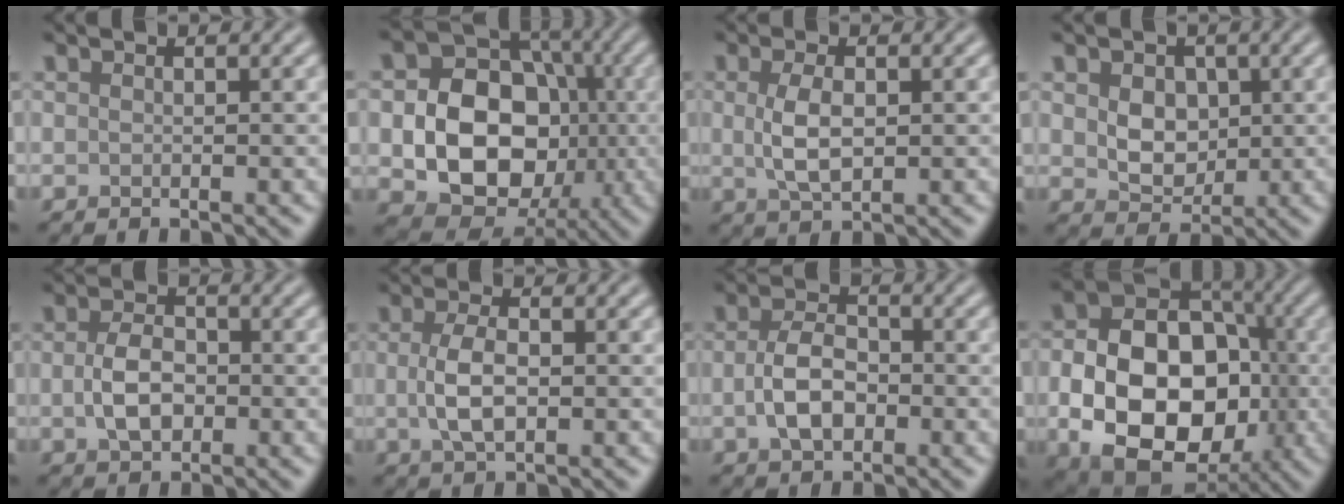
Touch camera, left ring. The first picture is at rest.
{"total": 11.4, "force": [-1.5, 8.7, 7.3], "torque": [-0.107, -0.001, -0.038]}
{"total": 3.5, "force": [0.3, 1.7, 3.1], "torque": [-0.070, -0.002, 0.006]}
{"total": 4.1, "force": [0.7, 3.1, 2.6], "torque": [-0.048, -0.004, 0.009]}
{"total": 3.7, "force": [-0.4, 2.4, 2.8], "torque": [-0.059, -0.001, -0.009]}
{"total": 3.7, "force": [-0.1, 1.7, 3.2], "torque": [-0.071, -0.003, -0.002]}
{"total": 4.3, "force": [-0.7, 2.6, 3.3], "torque": [-0.068, 0.000, -0.017]}
{"total": 15.2, "force": [-3.3, 10.9, 10.1], "torque": [-0.165, -0.028, -0.057]}